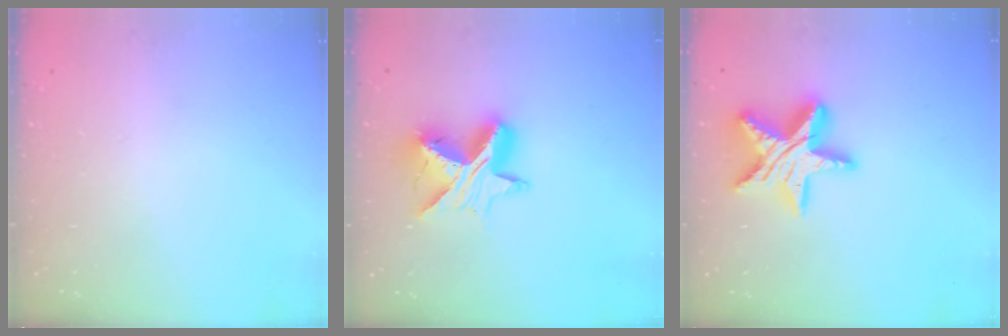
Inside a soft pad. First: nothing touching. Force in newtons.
{"total": 11.8, "press": 11.8, "slide": 1.0}
{"total": 17.3, "press": 17.2, "slide": 1.5}